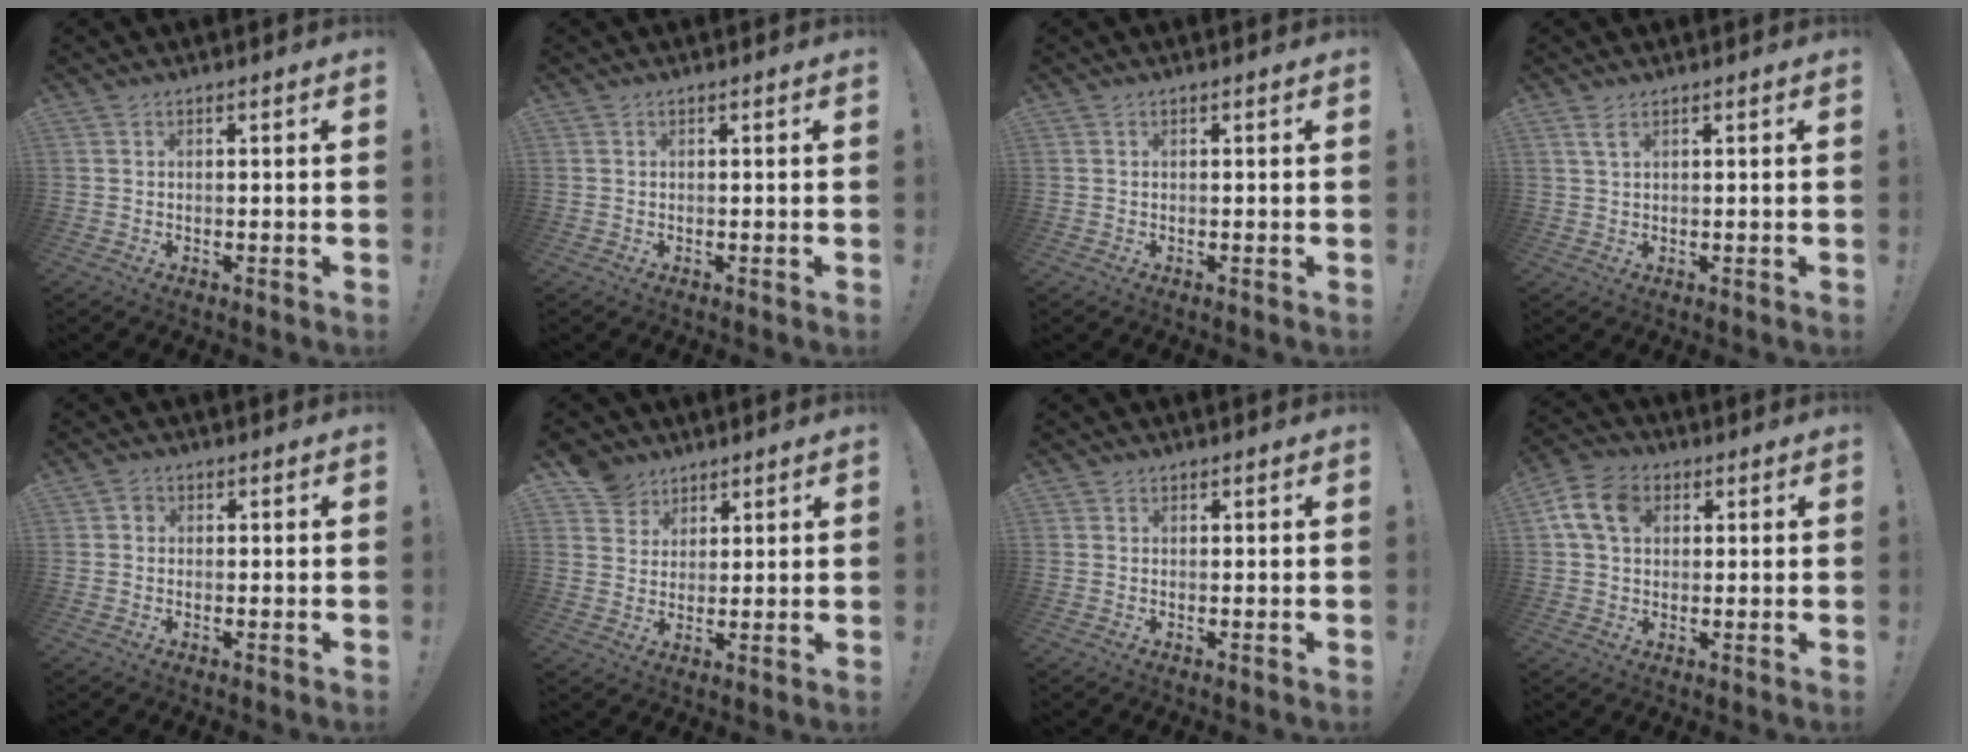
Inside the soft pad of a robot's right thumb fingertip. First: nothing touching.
{"total": 0.0}
{"total": 0.0}
{"total": 2.8, "force": [1.4, 0.9, 2.2], "torque": [-0.037, -0.002, 0.026]}
{"total": 1.6, "force": [-0.1, 1.4, 0.7], "torque": [-0.014, 0.006, -0.002]}
{"total": 6.9, "force": [4.7, 5.0, 0.5], "torque": [-0.014, -0.032, 0.095]}
{"total": 0.6, "force": [0.4, 0.4, -0.2], "torque": [0.003, 0.000, 0.009]}
{"total": 10.5, "force": [3.1, 7.3, 6.9], "torque": [-0.130, 0.013, 0.064]}